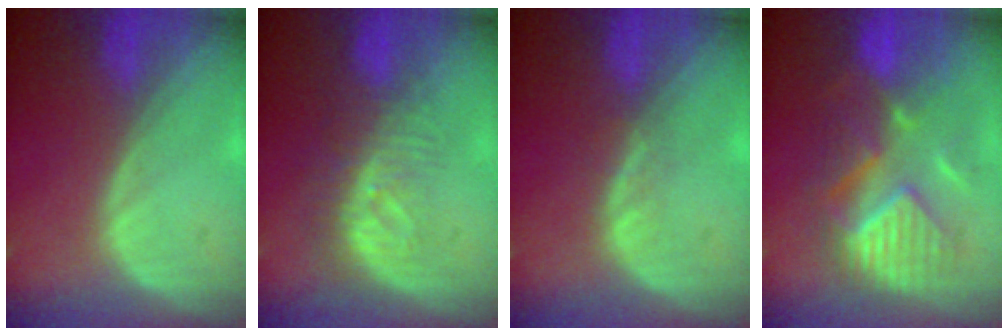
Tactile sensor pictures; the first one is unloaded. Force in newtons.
{"total": 8.2, "press": 7.3, "slide": 3.8}
{"total": 1.5, "press": 1.5, "slide": 0.2}
{"total": 9.6, "press": 9.3, "slide": 2.2}